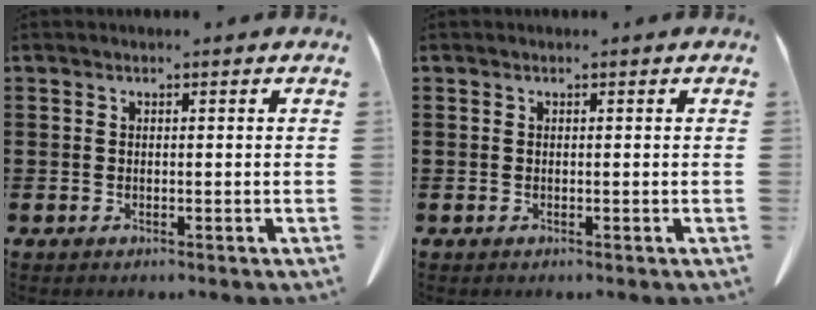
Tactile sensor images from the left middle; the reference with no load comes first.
{"total": 0.0}